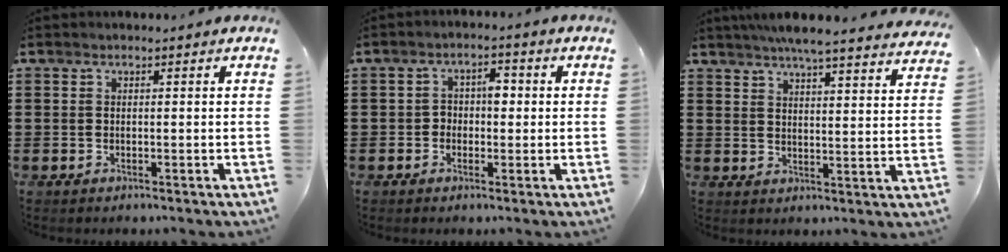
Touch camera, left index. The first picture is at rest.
{"total": 3.0, "force": [-0.3, 2.2, 2.1], "torque": [-0.039, 0.006, -0.013]}
{"total": 5.7, "force": [5.3, -0.3, 2.0], "torque": [-0.058, -0.024, 0.095]}